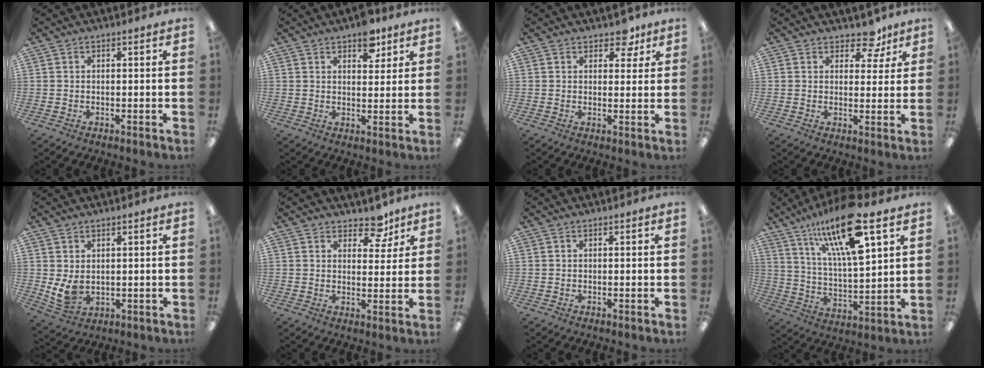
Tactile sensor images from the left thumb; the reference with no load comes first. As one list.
[{"total": 7.1, "force": [5.0, 3.7, 3.3], "torque": [-0.023, -0.026, 0.082]}, {"total": 5.5, "force": [3.9, 3.3, 2.1], "torque": [-0.013, -0.016, 0.064]}, {"total": 6.5, "force": [4.5, 3.8, 2.7], "torque": [-0.027, -0.023, 0.076]}, {"total": 5.8, "force": [1.3, 4.4, 3.5], "torque": [-0.075, -0.011, 0.028]}, {"total": 6.7, "force": [5.1, 3.6, 2.5], "torque": [-0.027, -0.028, 0.087]}, {"total": 0.0}, {"total": 19.7, "force": [12.3, 5.6, 14.3], "torque": [-0.255, -0.060, 0.197]}]